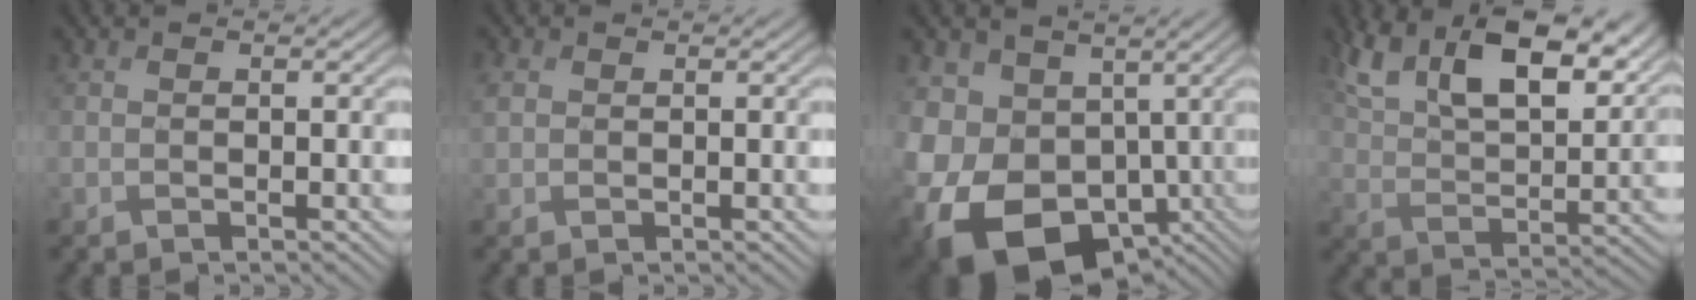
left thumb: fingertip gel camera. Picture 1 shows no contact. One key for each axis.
{"total": 1.5, "fx": 0.5, "fy": 1.1, "fz": 0.8, "tx": -0.023, "ty": 0.005, "tz": 0.010}
{"total": 18.2, "fx": -4.6, "fy": 14.1, "fz": 10.5, "tx": -0.272, "ty": -0.032, "tz": -0.066}
{"total": 15.2, "fx": 9.7, "fy": 6.1, "fz": 10.0, "tx": -0.210, "ty": 0.007, "tz": 0.171}